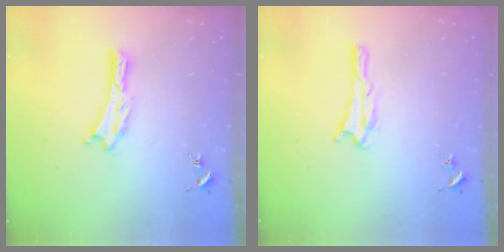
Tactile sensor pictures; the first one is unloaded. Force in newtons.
{"total": 0.6, "press": 0.6, "slide": 0.1}